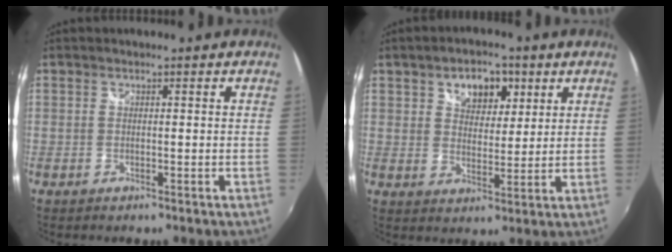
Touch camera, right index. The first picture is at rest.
{"total": 8.0, "force": [3.9, 5.1, 4.7], "torque": [-0.075, 0.017, 0.065]}